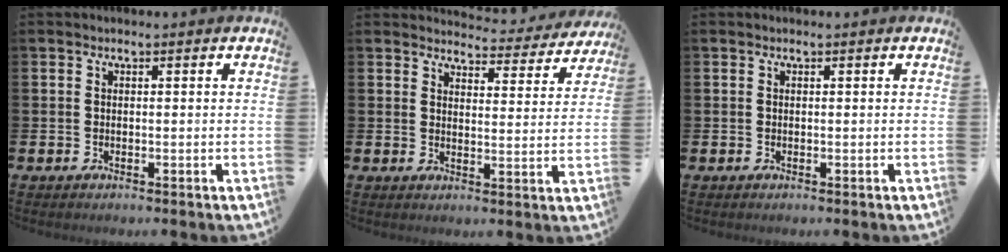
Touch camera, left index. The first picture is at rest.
{"total": 3.4, "force": [3.3, 0.8, 0.3], "torque": [-0.009, -0.031, 0.053]}
{"total": 0.0}